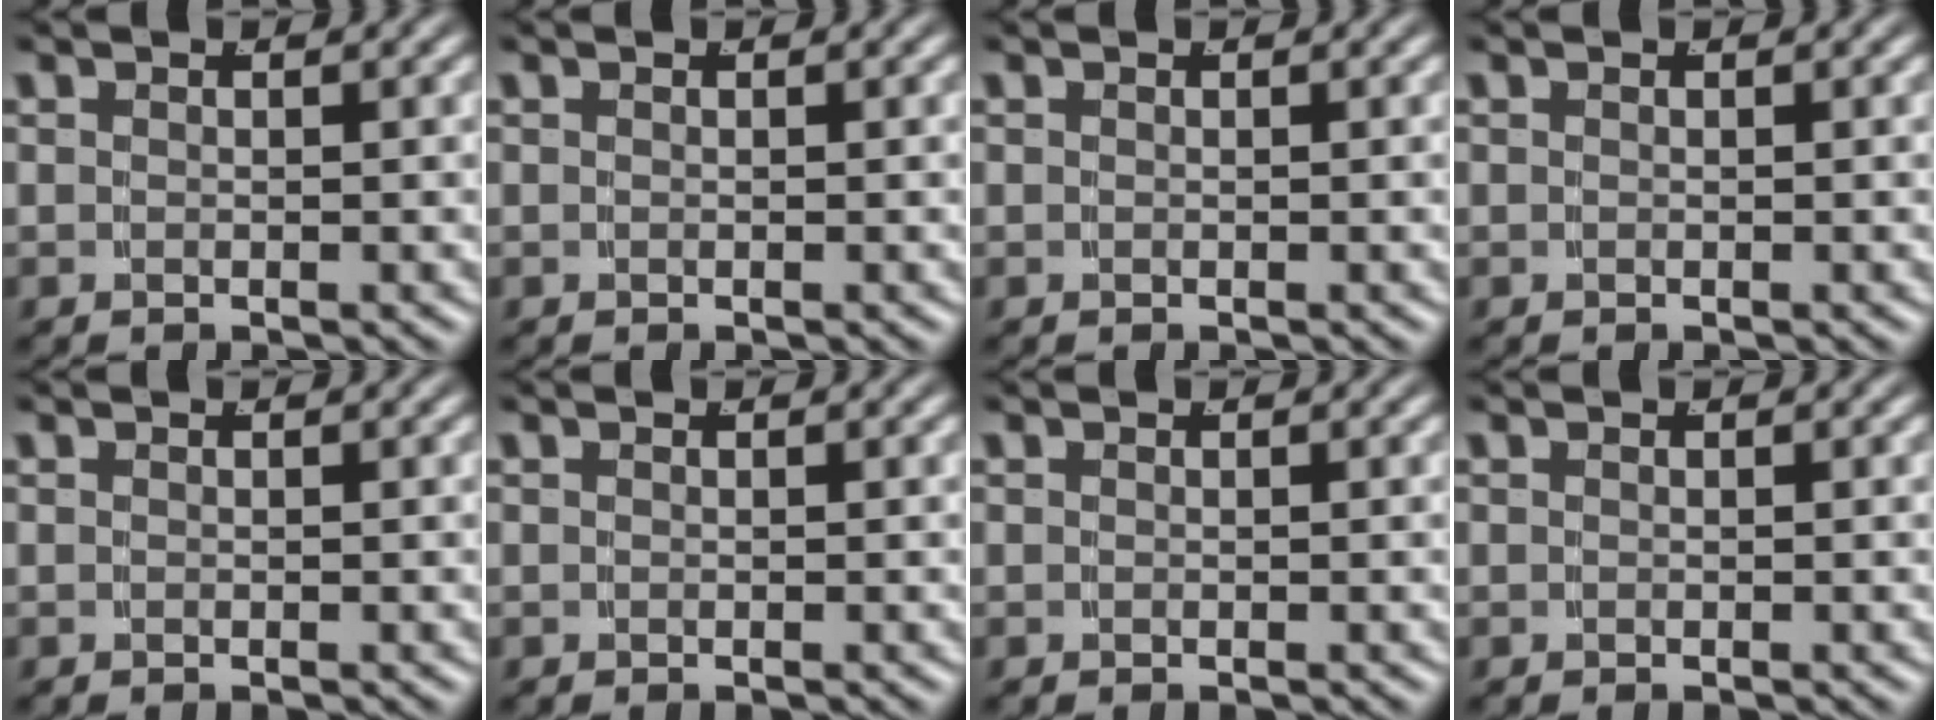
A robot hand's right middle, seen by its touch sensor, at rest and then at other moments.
{"total": 0.0}
{"total": 0.0}
{"total": 0.0}
{"total": 0.0}
{"total": 0.0}
{"total": 0.0}
{"total": 0.0}